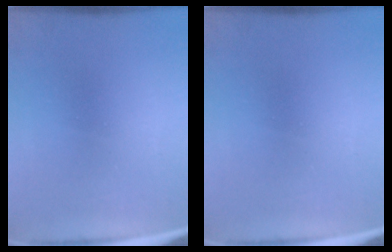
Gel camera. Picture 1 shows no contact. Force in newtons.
{"total": 0.0}